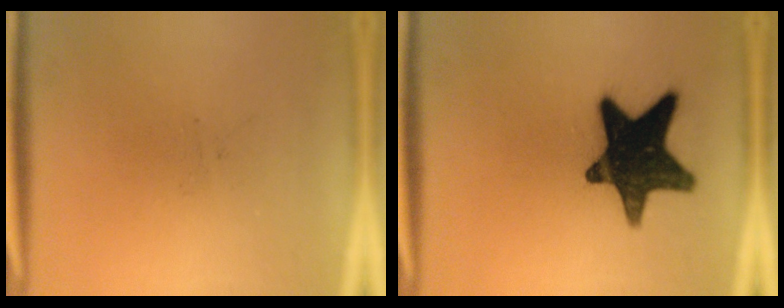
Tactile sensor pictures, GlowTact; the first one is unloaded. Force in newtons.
{"total": 16.6}